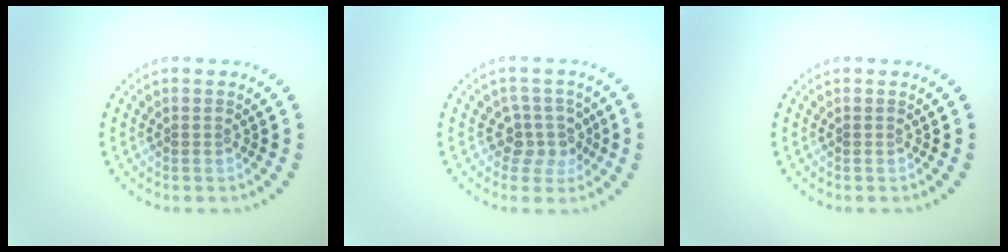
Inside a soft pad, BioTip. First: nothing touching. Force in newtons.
{"total": 2.7, "press": 2.1, "slide": 1.6}
{"total": 0.0}